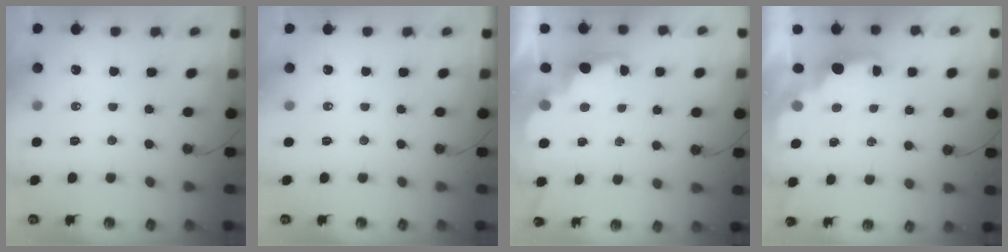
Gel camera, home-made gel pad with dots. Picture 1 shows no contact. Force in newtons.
{"total": 0.0}
{"total": 2.7, "press": 2.6, "slide": 0.8}
{"total": 2.4, "press": 2.2, "slide": 0.8}